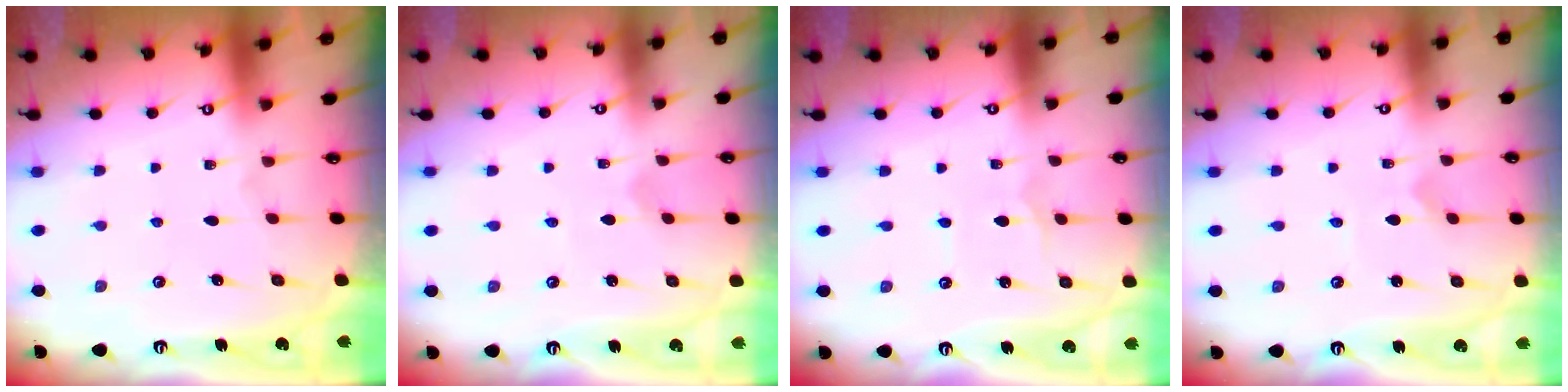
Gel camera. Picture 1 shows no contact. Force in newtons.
{"total": 0.8, "press": 0.8, "slide": 0.0}
{"total": 1.1, "press": 1.1, "slide": 0.2}
{"total": 0.8, "press": 0.8, "slide": 0.1}